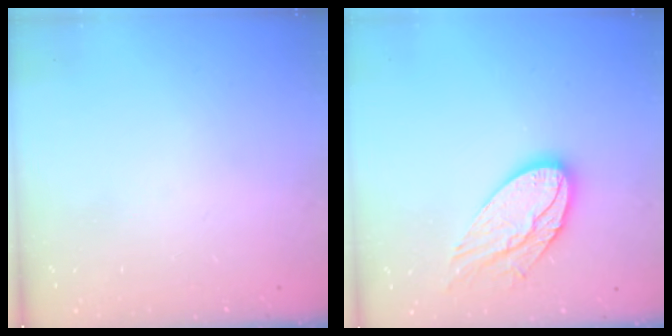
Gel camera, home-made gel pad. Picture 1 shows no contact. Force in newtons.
{"total": 15.6, "press": 15.6, "slide": 1.2}